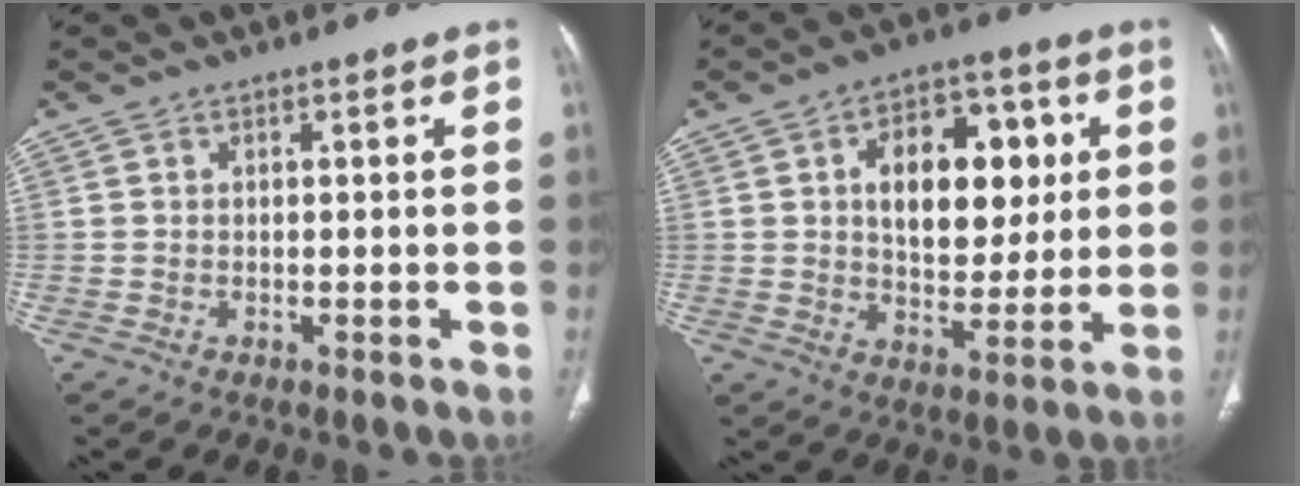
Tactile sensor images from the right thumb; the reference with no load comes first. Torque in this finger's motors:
{"motor_torque": [0.03, 0.44, 0.01, 0.01, 0.17]}